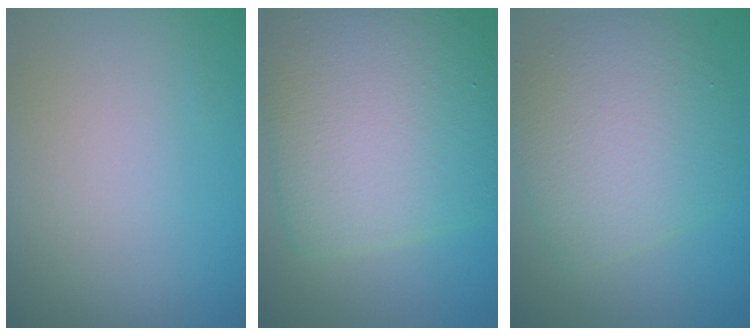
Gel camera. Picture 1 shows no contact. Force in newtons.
{"total": 10.2, "press": 10.2, "slide": 0.4}
{"total": 6.2, "press": 6.2, "slide": 0.2}